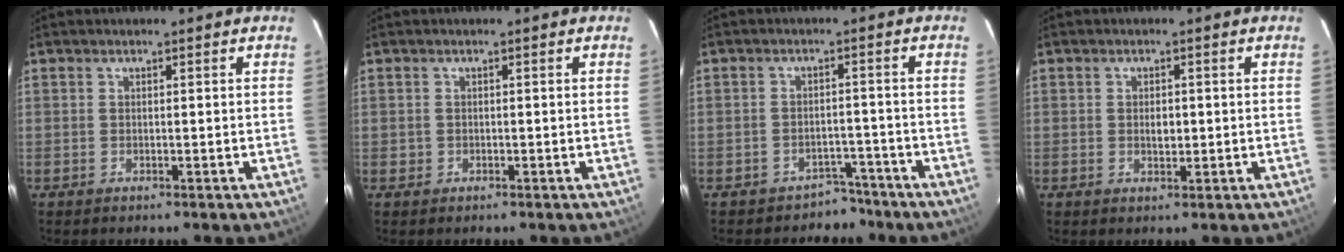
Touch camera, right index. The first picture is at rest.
{"total": 1.0, "force": [-0.4, 0.9, 0.0], "torque": [0.002, 0.001, -0.003]}
{"total": 4.8, "force": [-3.8, 2.9, -0.3], "torque": [0.010, 0.031, -0.048]}
{"total": 2.1, "force": [0.0, 1.3, 1.6], "torque": [-0.026, 0.004, 0.000]}